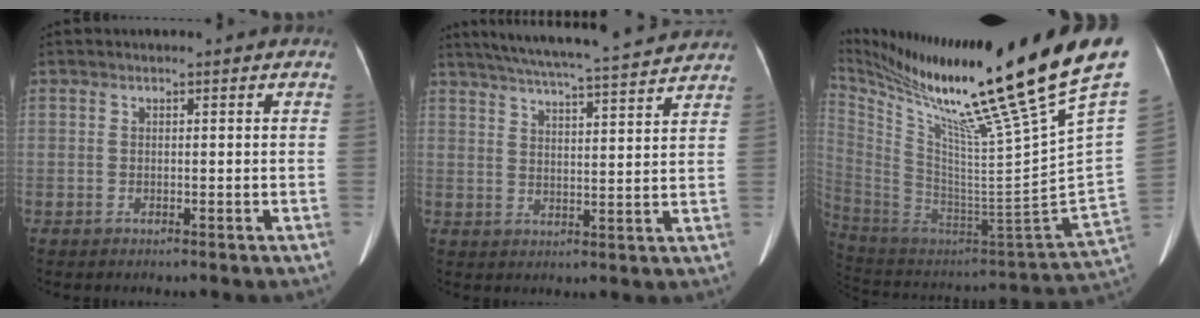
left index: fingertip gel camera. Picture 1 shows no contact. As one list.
[{"total": 18.6, "force": [16.8, 0.4, 7.9], "torque": [-0.139, 0.017, 0.225]}, {"total": 36.2, "force": [26.5, -1.0, 24.6], "torque": [-0.385, -0.100, 0.405]}]